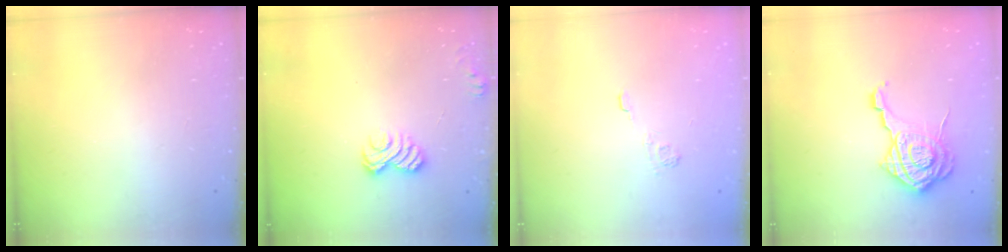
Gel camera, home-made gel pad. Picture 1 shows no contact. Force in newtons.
{"total": 6.0, "press": 5.8, "slide": 1.3}
{"total": 2.3, "press": 1.8, "slide": 1.3}
{"total": 14.0, "press": 14.0, "slide": 1.0}